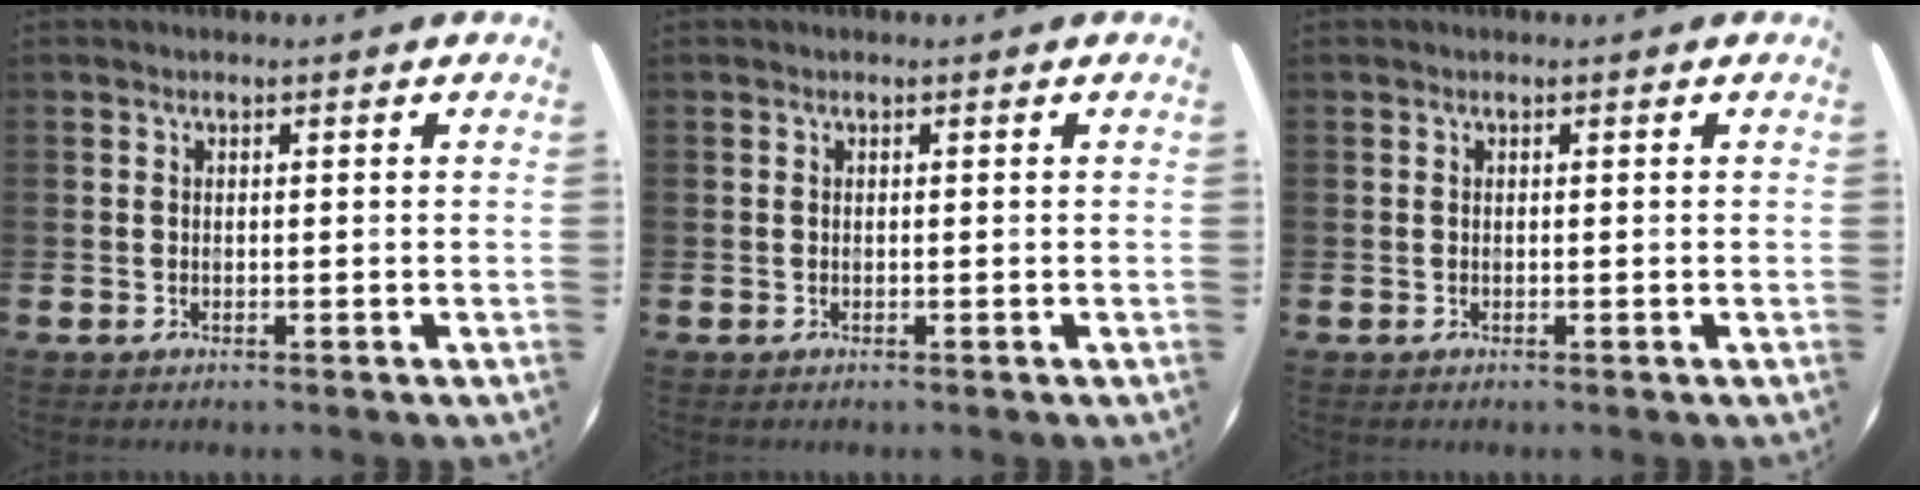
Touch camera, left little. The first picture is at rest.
{"total": 0.0}
{"total": 0.0}